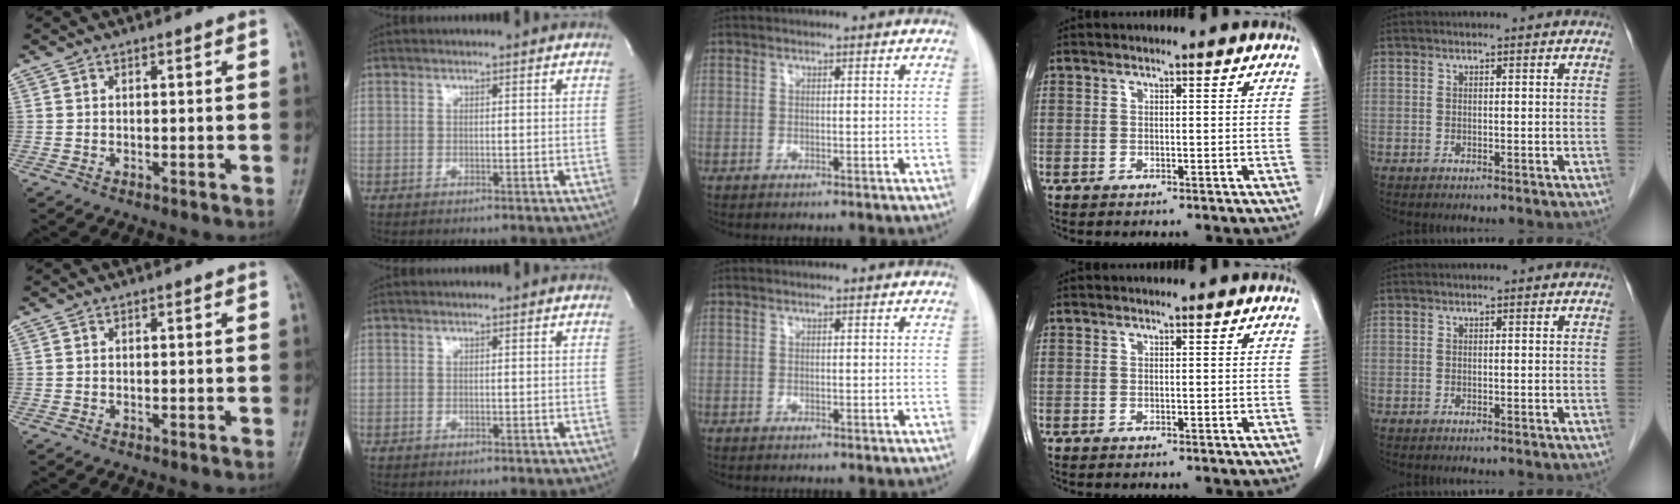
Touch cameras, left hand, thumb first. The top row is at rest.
{}